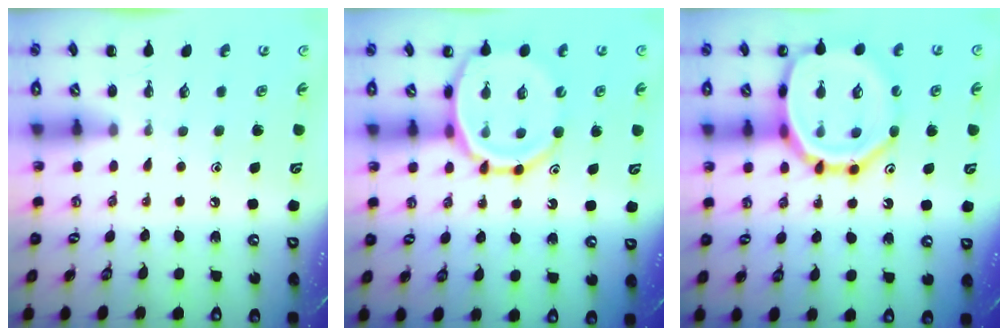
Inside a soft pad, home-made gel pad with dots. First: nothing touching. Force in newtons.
{"total": 13.0, "press": 12.6, "slide": 3.4}
{"total": 18.9, "press": 18.8, "slide": 2.1}